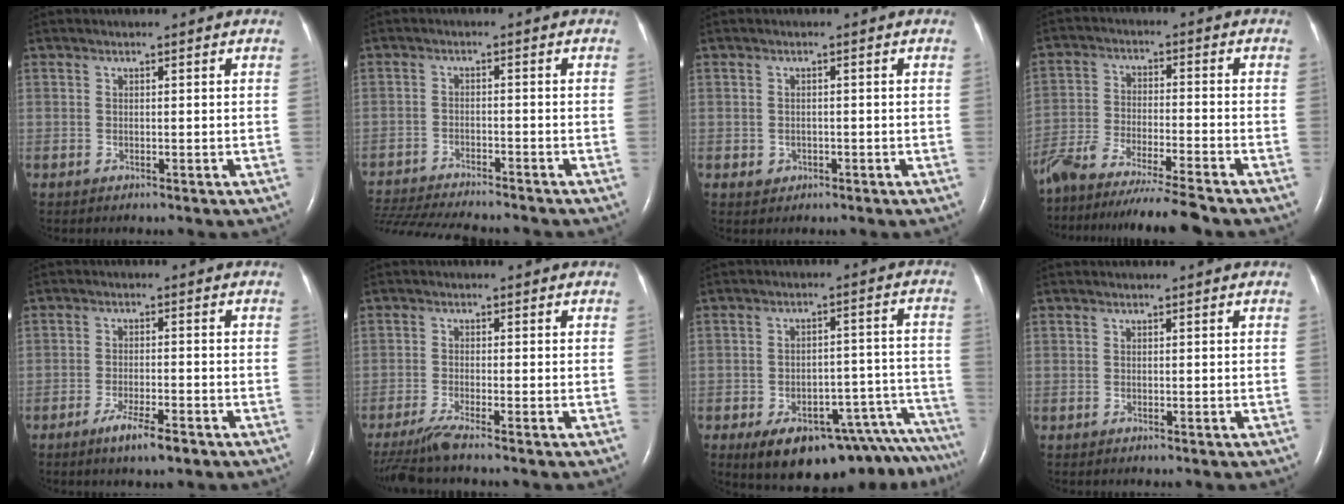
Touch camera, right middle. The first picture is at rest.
{"total": 16.7, "force": [-15.1, 2.5, 6.6], "torque": [-0.167, -0.025, -0.226]}
{"total": 1.5, "force": [-0.5, 1.3, 0.3], "torque": [-0.005, 0.004, -0.004]}
{"total": 17.8, "force": [-15.8, 0.0, 8.1], "torque": [-0.152, -0.038, -0.268]}
{"total": 5.0, "force": [-3.3, 0.6, 3.7], "torque": [-0.074, -0.007, -0.055]}
{"total": 5.2, "force": [-4.3, -0.8, 2.8], "torque": [-0.055, -0.021, -0.081]}
{"total": 18.5, "force": [-14.5, 6.6, 9.4], "torque": [-0.053, 0.042, -0.182]}
{"total": 0.0}